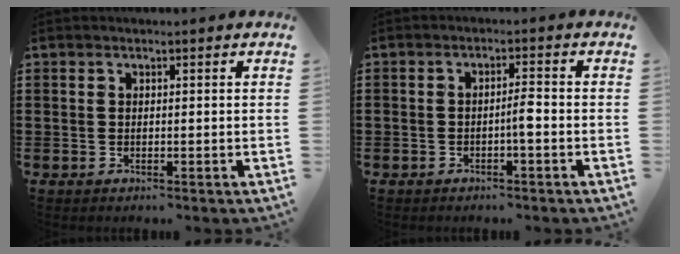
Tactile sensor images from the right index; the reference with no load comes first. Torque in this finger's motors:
{"motor_torque": [1.42, 0.21, 0.23, 0.10]}